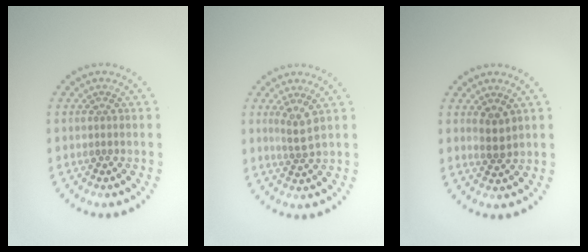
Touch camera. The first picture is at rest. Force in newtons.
{"total": 1.9, "press": 1.3, "slide": 1.4}
{"total": 1.6, "press": 1.4, "slide": 0.9}